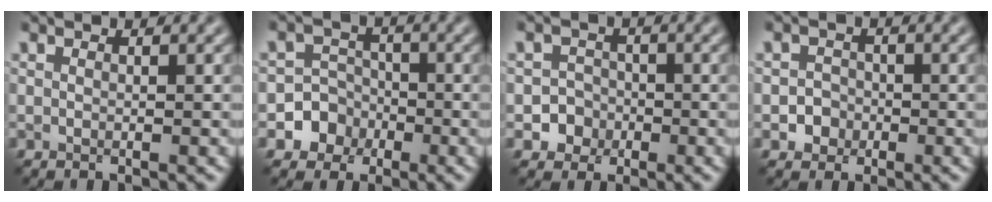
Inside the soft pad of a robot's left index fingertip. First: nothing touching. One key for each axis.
{"total": 4.8, "fx": -2.0, "fy": 4.3, "fz": 0.3, "tx": 0.026, "ty": 0.003, "tz": -0.056}
{"total": 3.0, "fx": -1.2, "fy": 2.7, "fz": 0.2, "tx": 0.029, "ty": 0.004, "tz": -0.028}
{"total": 2.0, "fx": -0.6, "fy": 1.8, "fz": 0.4, "tx": 0.015, "ty": 0.003, "tz": -0.017}